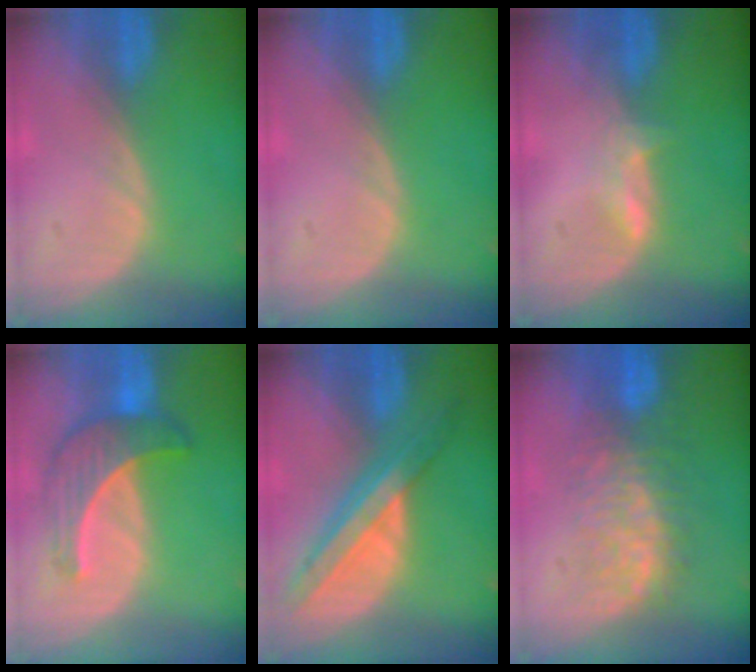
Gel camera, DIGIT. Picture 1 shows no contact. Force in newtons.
{"total": 0.0}
{"total": 2.1, "press": 2.0, "slide": 0.4}
{"total": 6.9, "press": 6.8, "slide": 1.2}
{"total": 8.3, "press": 7.1, "slide": 4.4}
{"total": 7.9, "press": 7.7, "slide": 1.8}